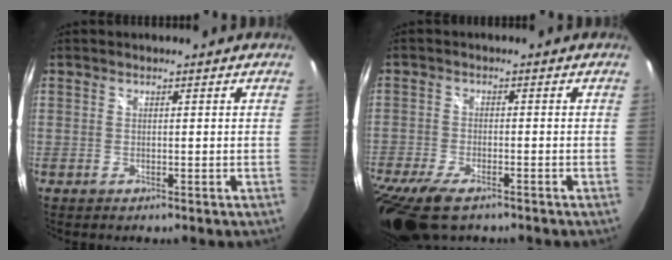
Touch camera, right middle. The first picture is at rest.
{"total": 12.4, "force": [-8.8, 4.6, 7.5], "torque": [-0.190, -0.053, -0.160]}